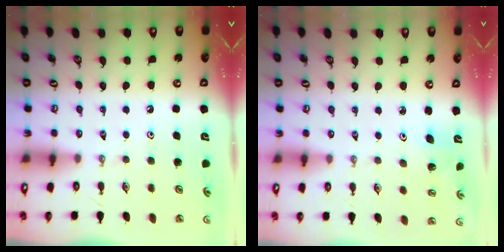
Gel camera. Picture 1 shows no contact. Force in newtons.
{"total": 3.5, "press": 2.9, "slide": 2.0}